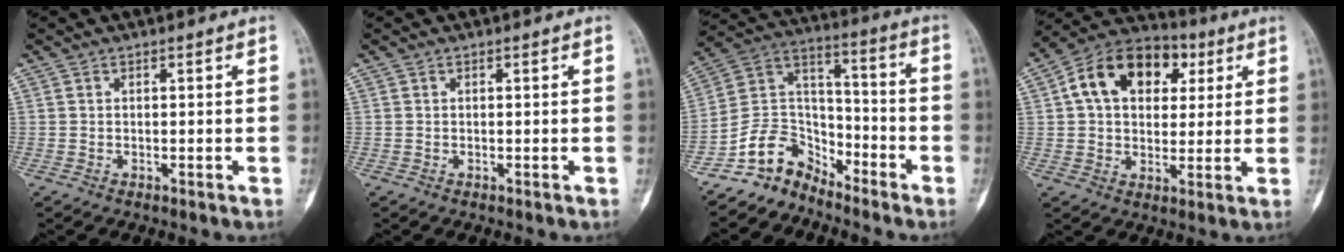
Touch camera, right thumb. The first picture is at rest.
{"total": 0.0}
{"total": 10.3, "force": [-8.4, 5.8, 1.2], "torque": [0.006, 0.105, -0.172]}
{"total": 16.4, "force": [4.9, 11.4, 10.7], "torque": [-0.144, 0.014, 0.072]}